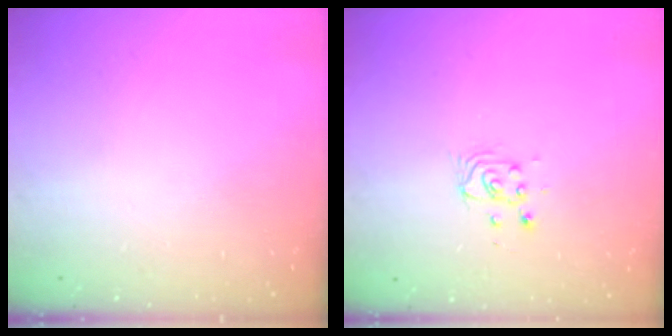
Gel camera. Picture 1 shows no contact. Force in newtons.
{"total": 3.0, "press": 3.0, "slide": 0.2}